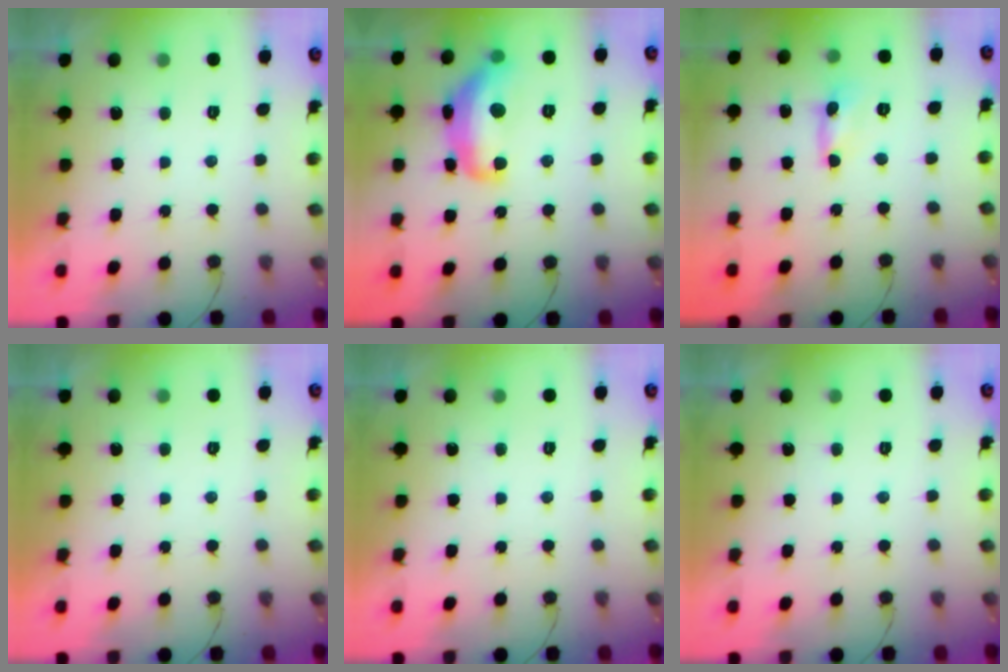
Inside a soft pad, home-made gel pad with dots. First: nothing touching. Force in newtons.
{"total": 15.8, "press": 15.7, "slide": 0.9}
{"total": 0.8, "press": 0.7, "slide": 0.1}
{"total": 0.0}
{"total": 0.0}
{"total": 0.0}